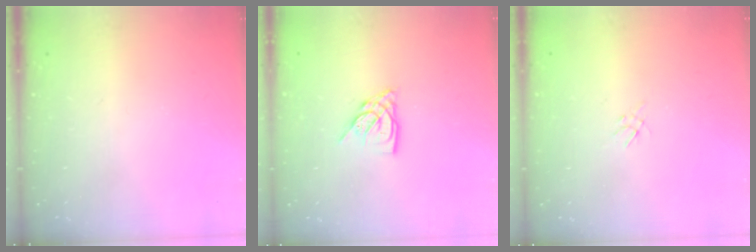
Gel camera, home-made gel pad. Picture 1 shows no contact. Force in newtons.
{"total": 6.4, "press": 6.4, "slide": 0.7}
{"total": 1.2, "press": 1.1, "slide": 0.5}